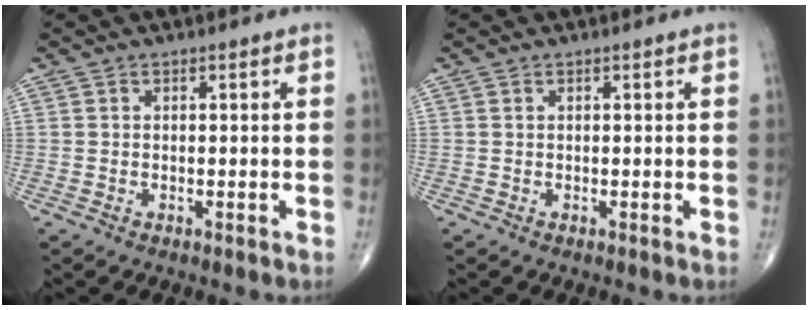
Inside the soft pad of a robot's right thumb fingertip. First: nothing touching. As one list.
[{"total": 0.0}]